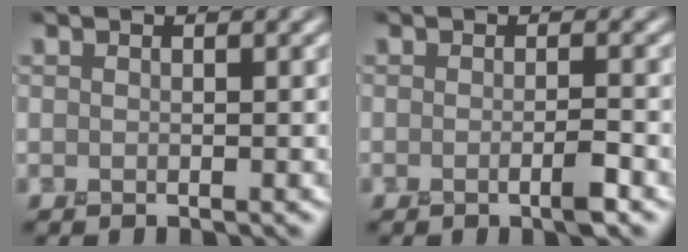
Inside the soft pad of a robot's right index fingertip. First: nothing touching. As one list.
[{"total": 1.8, "force": [-0.7, 0.3, 1.6], "torque": [-0.027, -0.002, -0.014]}]